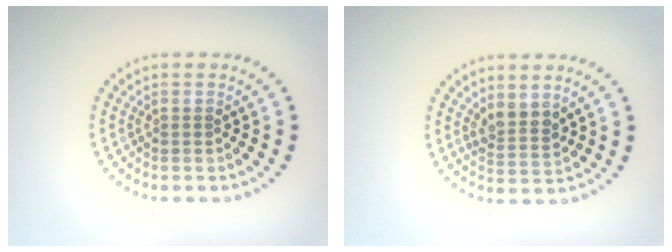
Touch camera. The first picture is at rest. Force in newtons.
{"total": 2.1, "press": 1.8, "slide": 1.1}